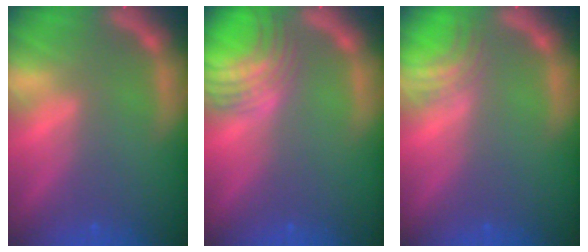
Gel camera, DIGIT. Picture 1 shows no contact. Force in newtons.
{"total": 7.0}
{"total": 3.0}